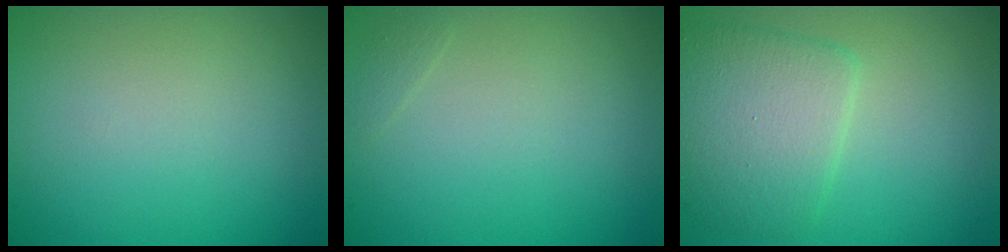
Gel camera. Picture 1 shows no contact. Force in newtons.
{"total": 0.5, "press": 0.5, "slide": 0.1}
{"total": 4.8, "press": 4.8, "slide": 0.1}